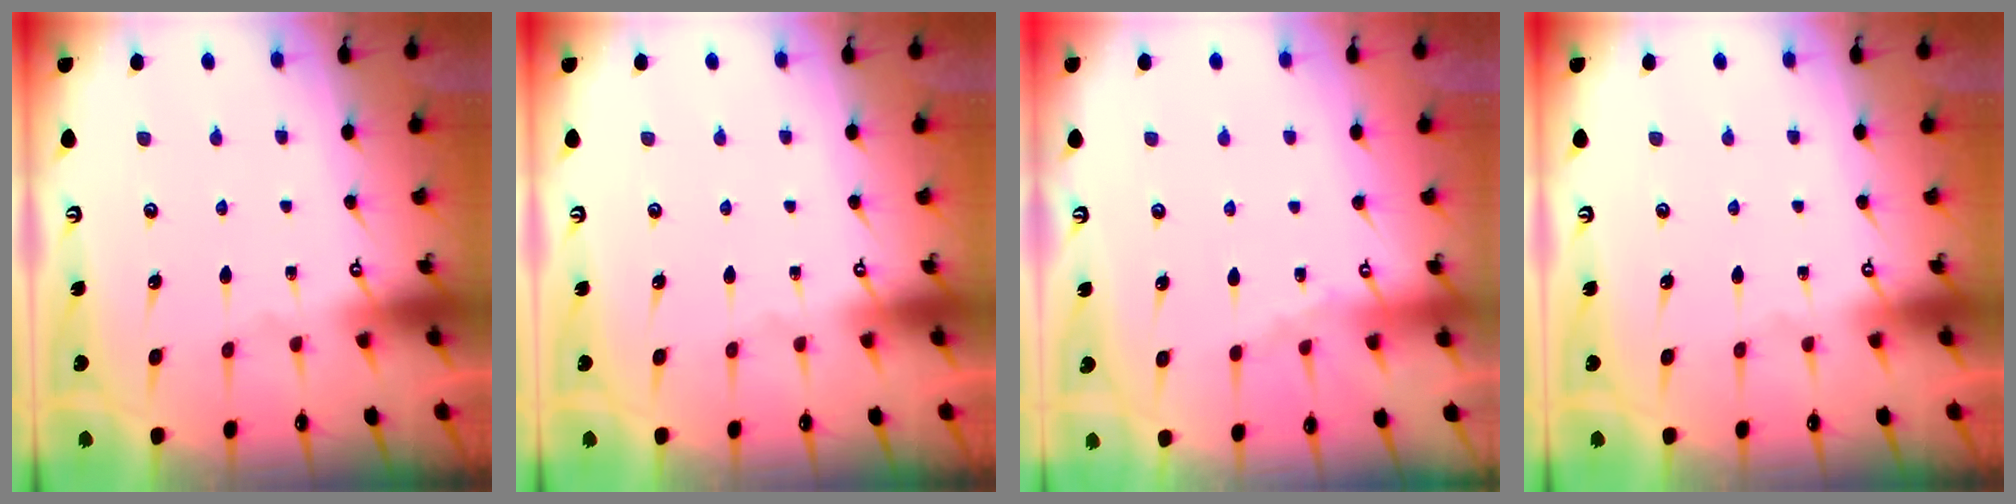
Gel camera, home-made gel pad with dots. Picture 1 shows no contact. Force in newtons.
{"total": 0.0}
{"total": 1.8, "press": 1.8, "slide": 0.4}
{"total": 0.0}